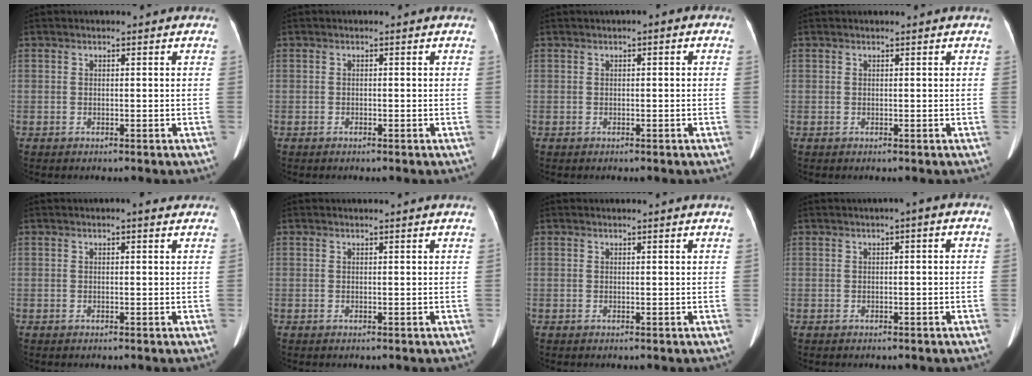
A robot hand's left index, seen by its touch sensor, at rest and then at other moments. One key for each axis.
{"total": 0.0}
{"total": 0.8, "fx": 0.1, "fy": 0.4, "fz": 0.7, "tx": -0.006, "ty": 0.008, "tz": -0.004}
{"total": 0.0}
{"total": 1.6, "fx": 1.2, "fy": 0.4, "fz": 1.0, "tx": -0.014, "ty": 0.008, "tz": 0.014}
{"total": 1.5, "fx": 1.4, "fy": -0.4, "fz": 0.4, "tx": -0.013, "ty": 0.006, "tz": 0.022}
{"total": 1.5, "fx": 1.4, "fy": -0.4, "fz": 0.4, "tx": -0.015, "ty": 0.003, "tz": 0.022}
{"total": 1.3, "fx": 0.2, "fy": 0.3, "fz": 1.3, "tx": -0.014, "ty": 0.010, "tz": -0.001}